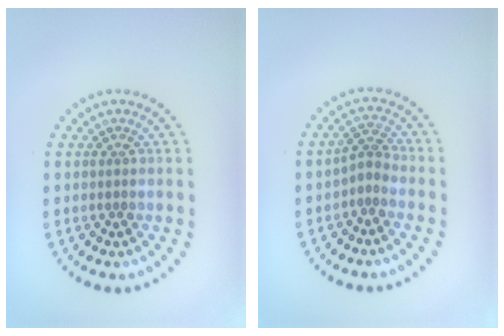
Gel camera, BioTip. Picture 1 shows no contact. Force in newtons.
{"total": 2.0, "press": 1.3, "slide": 1.5}